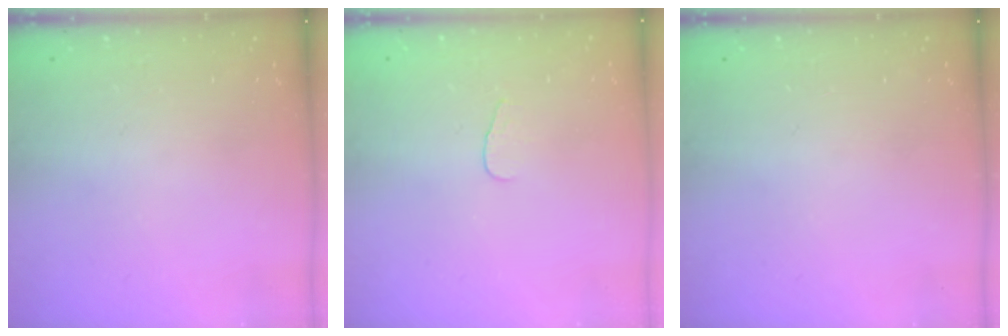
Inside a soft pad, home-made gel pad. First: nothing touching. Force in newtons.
{"total": 2.8, "press": 2.8, "slide": 0.3}
{"total": 0.0}